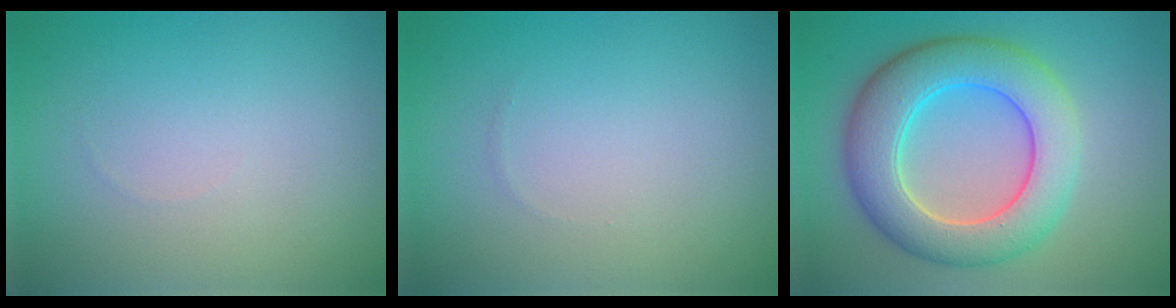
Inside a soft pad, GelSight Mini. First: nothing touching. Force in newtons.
{"total": 0.0}
{"total": 8.0, "press": 8.0, "slide": 0.1}